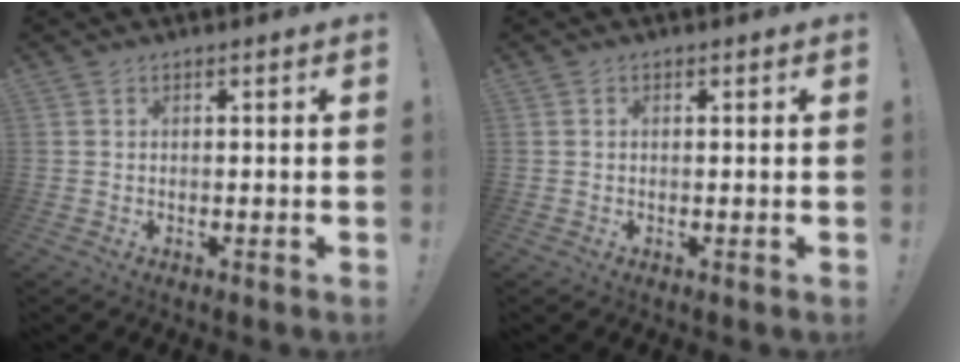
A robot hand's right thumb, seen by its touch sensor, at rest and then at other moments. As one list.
[{"total": 0.0}]